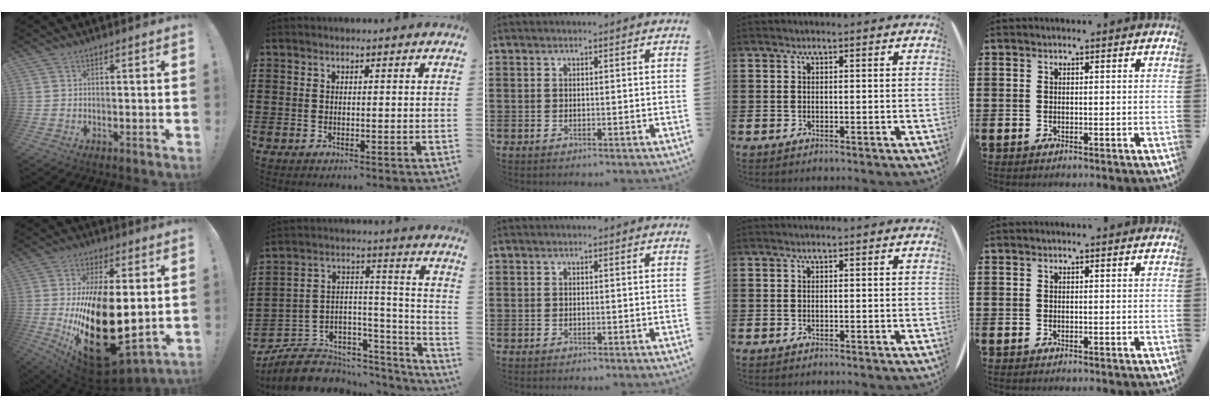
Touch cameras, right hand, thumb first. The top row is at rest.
{"thumb": {"total": 27.9, "force": [-0.9, 14.6, 23.8], "torque": [-0.403, -0.030, 0.015]}, "index": {"total": 8.5, "force": [-6.9, 4.4, 2.0], "torque": [-0.047, 0.011, -0.129]}}